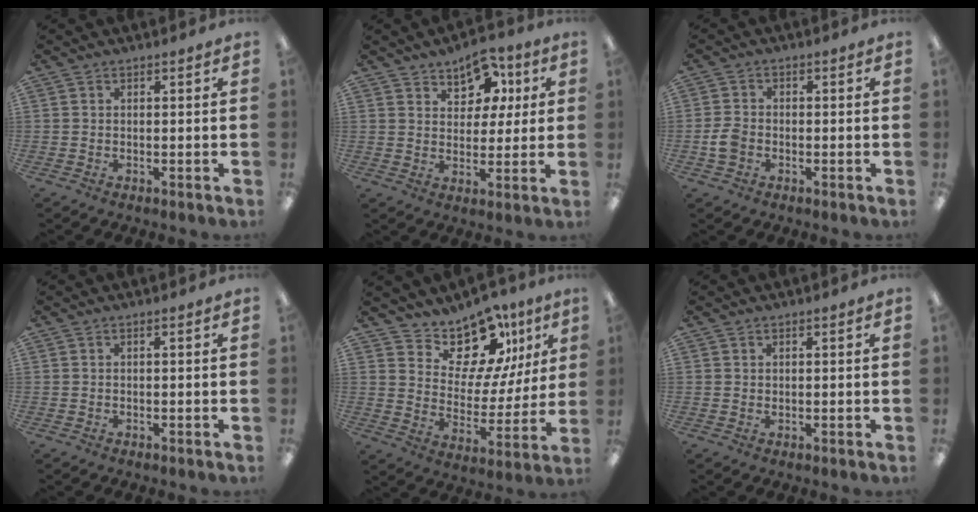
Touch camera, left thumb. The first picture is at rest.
{"total": 9.1, "force": [5.7, 6.2, 3.4], "torque": [-0.037, -0.029, 0.102]}
{"total": 4.1, "force": [-1.1, 3.1, 2.5], "torque": [-0.047, 0.008, -0.021]}
{"total": 0.0}
{"total": 14.7, "force": [11.5, 7.8, 5.0], "torque": [-0.081, -0.089, 0.206]}
{"total": 0.7, "force": [0.6, 0.4, 0.0], "torque": [-0.001, -0.001, 0.011]}